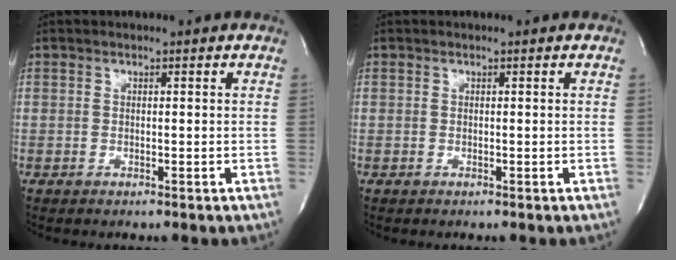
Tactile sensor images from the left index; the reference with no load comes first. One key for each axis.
{"total": 0.0}